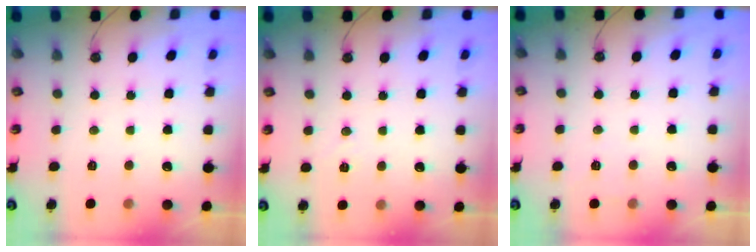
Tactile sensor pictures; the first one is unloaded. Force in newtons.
{"total": 4.7, "press": 3.0, "slide": 3.6}
{"total": 4.9, "press": 2.2, "slide": 4.4}